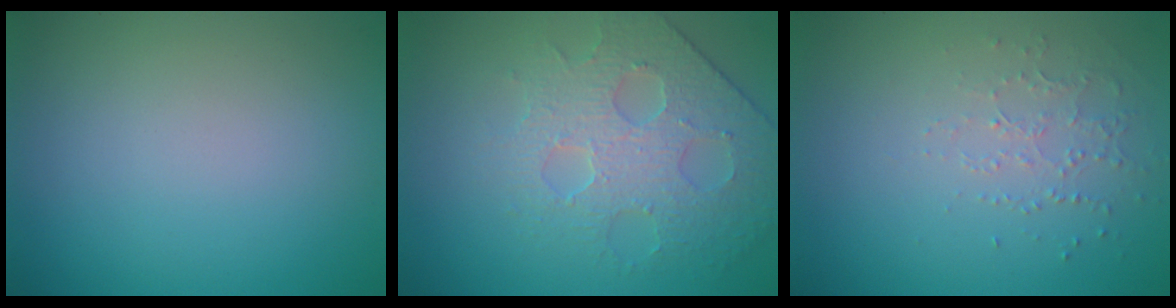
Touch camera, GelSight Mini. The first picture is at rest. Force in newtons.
{"total": 4.0, "press": 4.0, "slide": 0.5}
{"total": 1.0, "press": 0.7, "slide": 0.8}